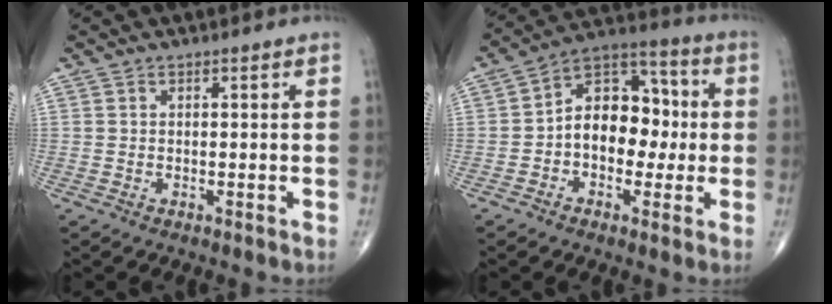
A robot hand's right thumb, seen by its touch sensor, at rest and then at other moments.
{"total": 13.5, "force": [-0.7, 9.3, 9.8], "torque": [-0.111, 0.043, -0.022]}